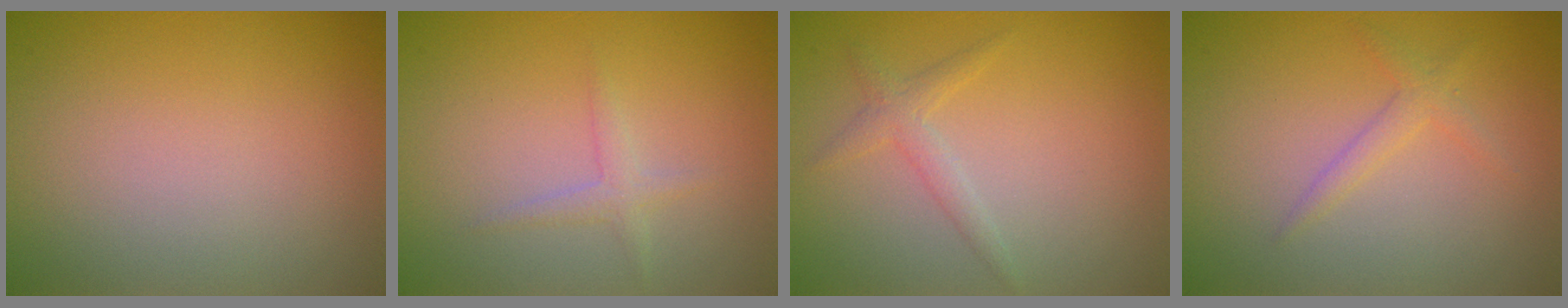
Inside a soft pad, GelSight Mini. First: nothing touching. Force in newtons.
{"total": 1.3, "press": 1.3, "slide": 0.1}
{"total": 1.6, "press": 1.6, "slide": 0.1}
{"total": 1.4, "press": 1.4, "slide": 0.1}